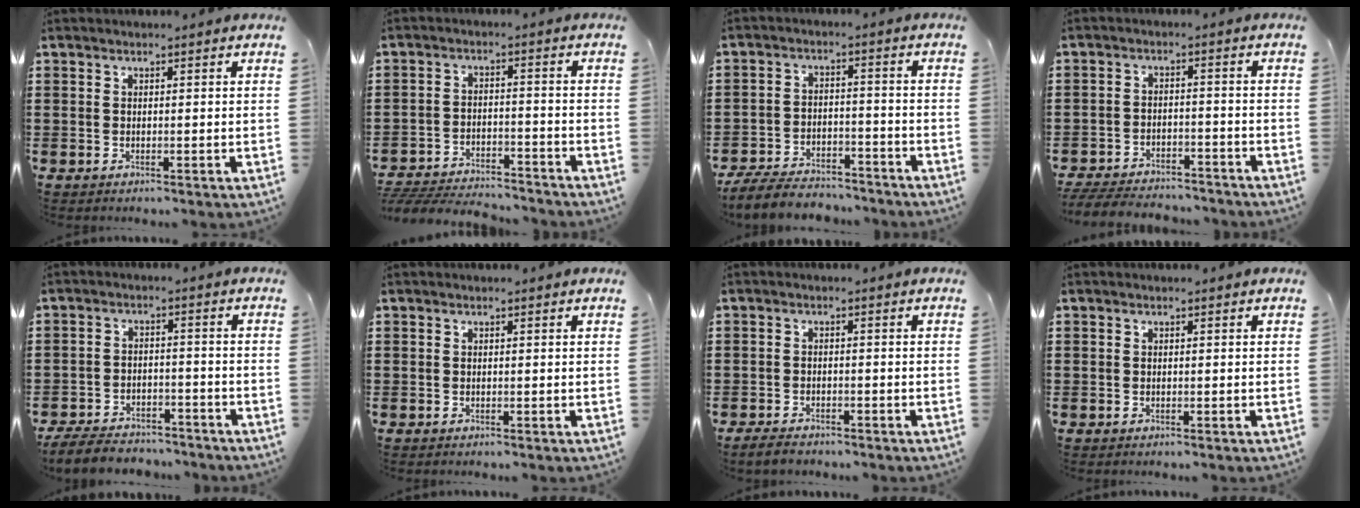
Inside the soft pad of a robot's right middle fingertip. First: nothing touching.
{"total": 5.4, "force": [-5.3, 0.6, 0.8], "torque": [-0.023, 0.006, -0.110]}
{"total": 6.7, "force": [-6.4, 1.5, 1.5], "torque": [-0.035, 0.012, -0.127]}
{"total": 5.3, "force": [-5.2, 1.1, 0.5], "torque": [-0.017, 0.009, -0.108]}
{"total": 6.0, "force": [-5.8, 1.4, 0.8], "torque": [-0.019, 0.015, -0.117]}
{"total": 0.0}
{"total": 2.3, "force": [-2.1, 0.8, 0.5], "torque": [-0.020, 0.004, -0.047]}
{"total": 0.0}